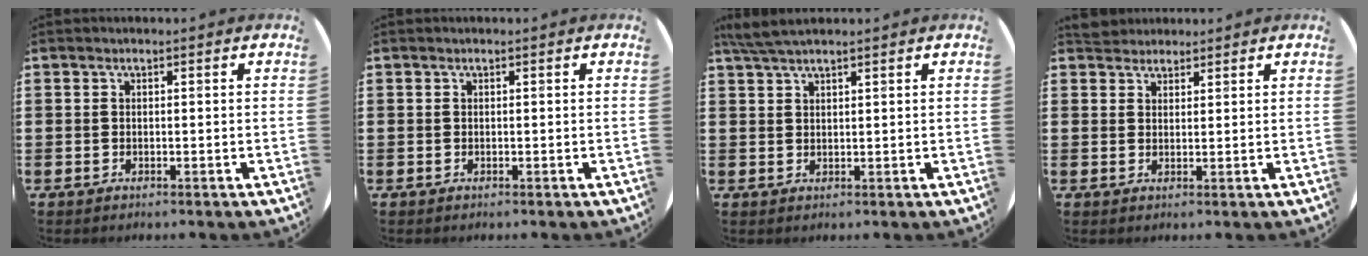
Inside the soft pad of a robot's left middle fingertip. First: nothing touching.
{"total": 0.0}
{"total": 3.1, "force": [2.7, 0.4, 1.6], "torque": [-0.036, 0.003, 0.051]}
{"total": 2.5, "force": [2.4, 0.7, -0.1], "torque": [-0.002, 0.001, 0.047]}